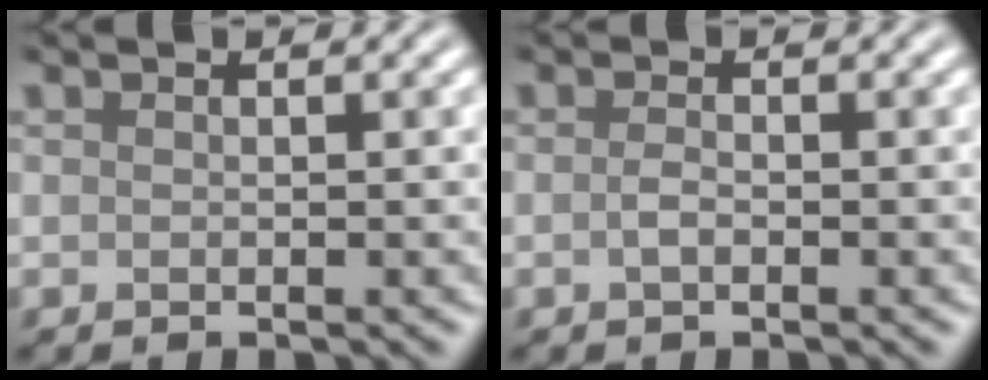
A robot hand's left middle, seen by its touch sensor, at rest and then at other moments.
{"total": 0.9, "force": [-0.3, 0.3, 0.7], "torque": [-0.018, 0.003, -0.008]}